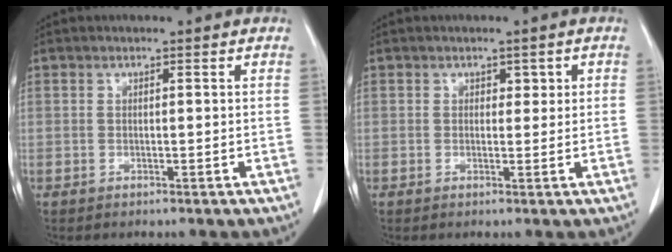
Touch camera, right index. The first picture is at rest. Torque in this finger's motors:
{"motor_torque": [-0.28, 0.14, 0.04, -0.01]}